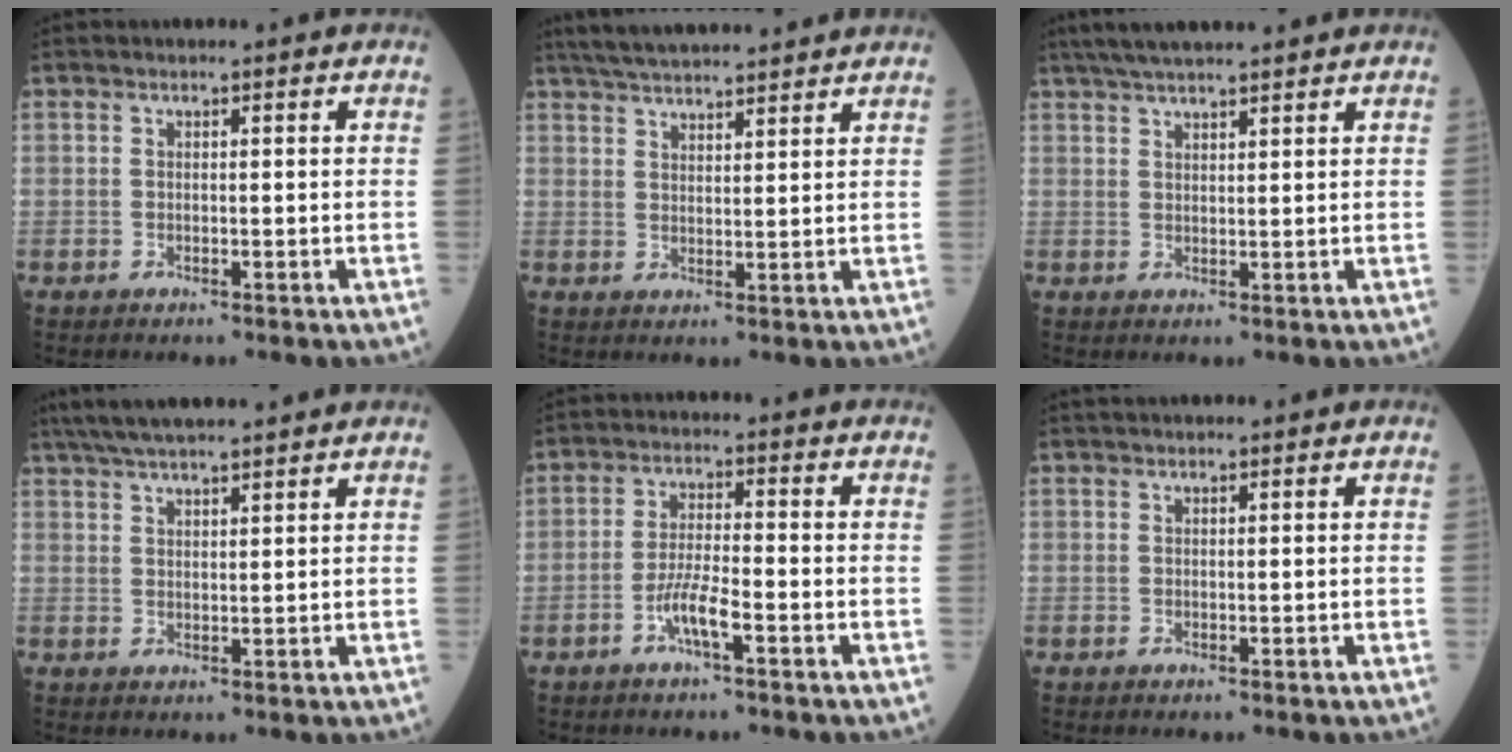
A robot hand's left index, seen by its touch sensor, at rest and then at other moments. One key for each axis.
{"total": 11.9, "fx": 10.8, "fy": 1.0, "fz": 4.7, "tx": -0.085, "ty": 0.031, "tz": 0.163}
{"total": 8.3, "fx": 7.0, "fy": 0.4, "fz": 4.3, "tx": -0.067, "ty": 0.030, "tz": 0.107}
{"total": 9.0, "fx": 7.7, "fy": 0.4, "fz": 4.6, "tx": -0.074, "ty": 0.030, "tz": 0.116}
{"total": 4.6, "fx": -2.5, "fy": 0.4, "fz": 3.9, "tx": -0.076, "ty": -0.007, "tz": -0.053}
{"total": 1.7, "fx": 1.5, "fy": 0.2, "fz": 0.8, "tx": -0.006, "ty": 0.024, "tz": 0.023}